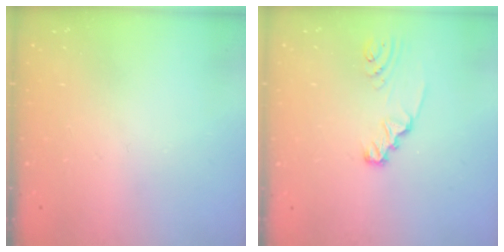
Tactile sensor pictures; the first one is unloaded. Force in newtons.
{"total": 2.4, "press": 2.4, "slide": 0.1}